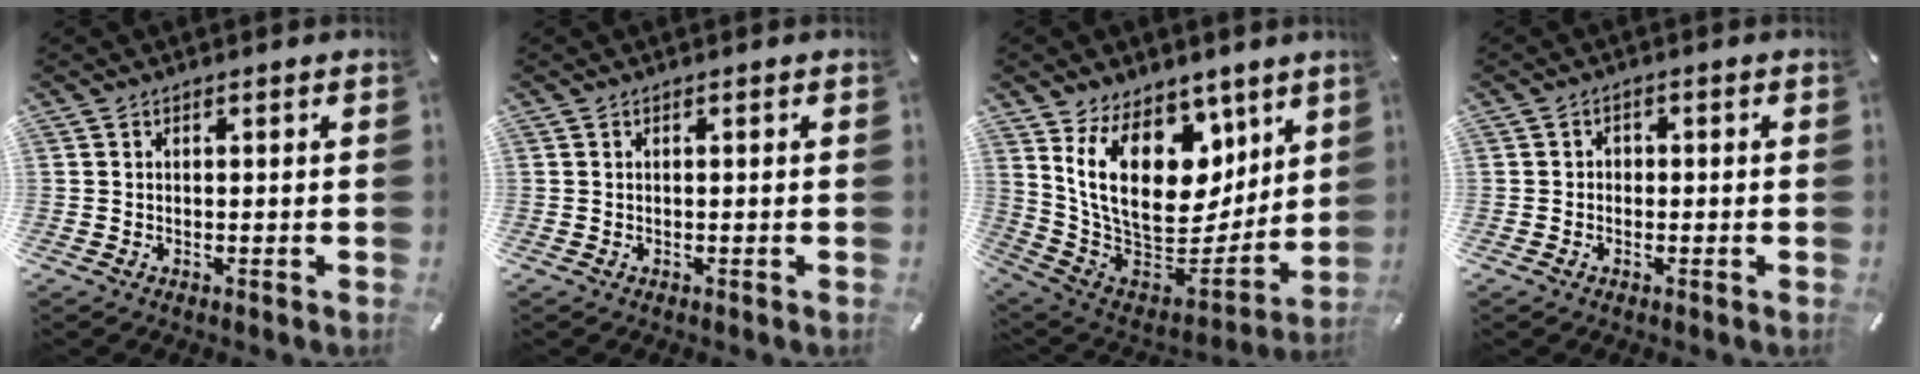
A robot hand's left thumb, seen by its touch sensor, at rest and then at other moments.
{"total": 0.0}
{"total": 21.5, "force": [8.3, 14.4, 13.6], "torque": [-0.243, -0.079, 0.155]}
{"total": 1.9, "force": [-1.0, 1.5, 0.5], "torque": [-0.009, 0.009, -0.023]}